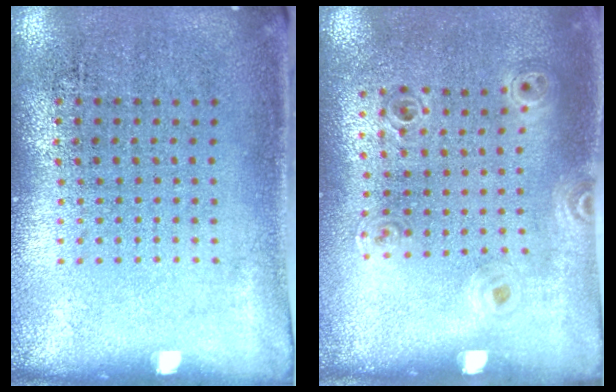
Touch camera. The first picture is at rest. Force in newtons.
{"total": 0.9, "press": 0.9, "slide": 0.1}